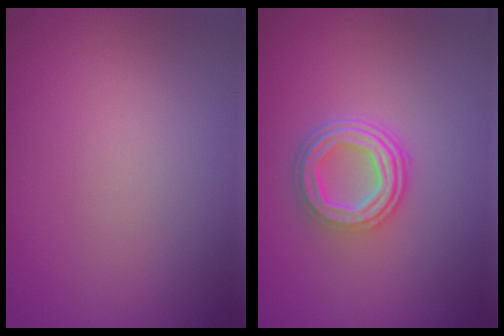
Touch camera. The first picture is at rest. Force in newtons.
{"total": 4.8, "press": 3.6, "slide": 3.3}